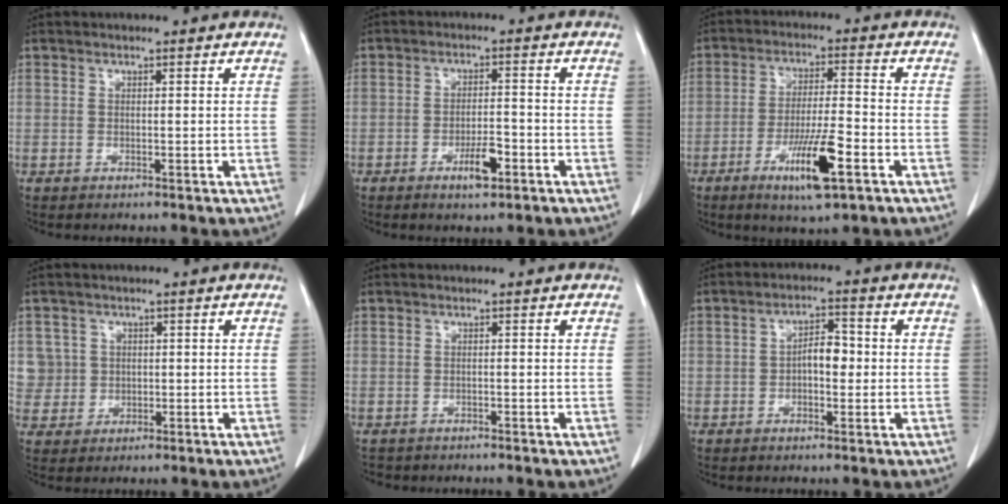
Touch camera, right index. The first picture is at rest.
{"total": 4.4, "force": [-2.4, 1.2, 3.5], "torque": [-0.061, 0.001, -0.038]}
{"total": 9.9, "force": [-4.7, 1.1, 8.6], "torque": [-0.155, -0.014, -0.077]}
{"total": 4.0, "force": [0.7, 3.9, -0.3], "torque": [0.021, 0.008, 0.017]}
{"total": 1.5, "force": [-1.3, 0.7, -0.2], "torque": [-0.006, -0.002, -0.022]}
{"total": 4.1, "force": [-0.4, 1.9, 3.7], "torque": [-0.060, 0.013, -0.007]}